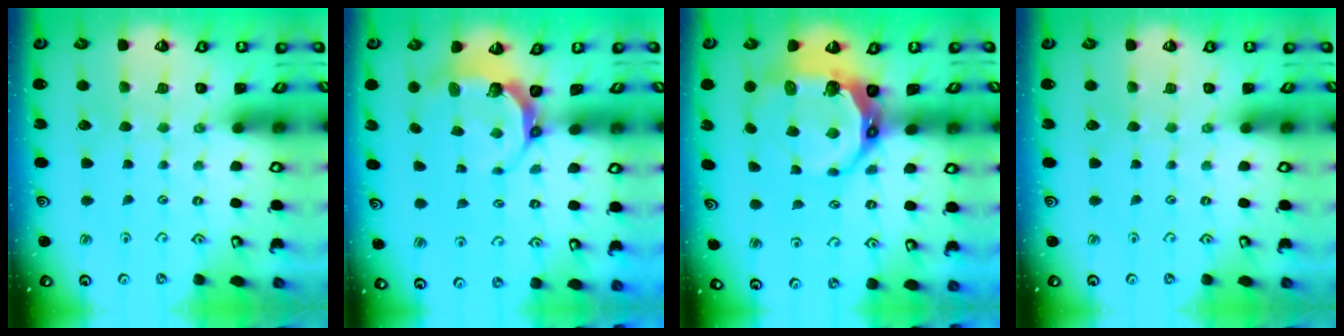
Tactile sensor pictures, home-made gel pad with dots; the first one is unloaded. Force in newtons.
{"total": 7.4, "press": 6.2, "slide": 4.1}
{"total": 11.6, "press": 10.6, "slide": 4.9}
{"total": 0.0}